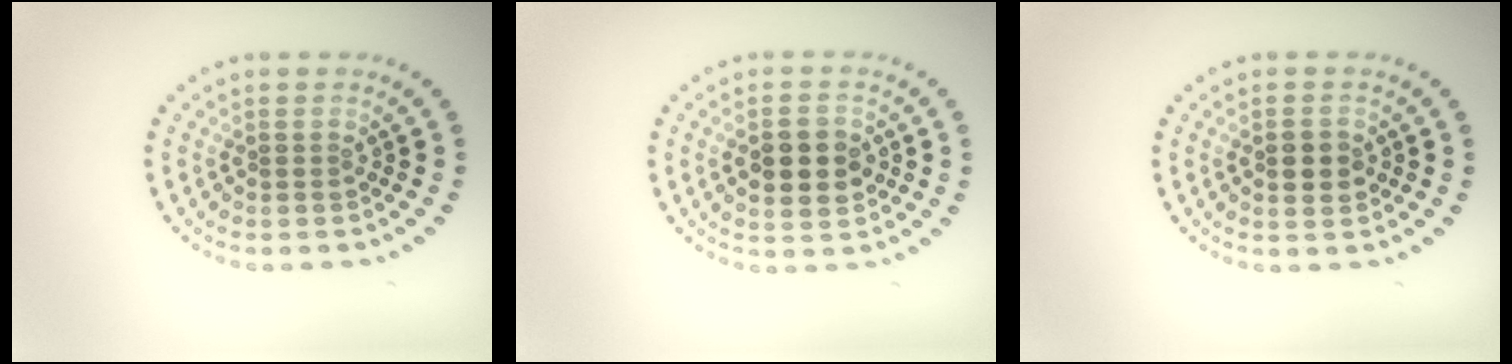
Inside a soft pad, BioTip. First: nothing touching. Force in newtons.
{"total": 4.4, "press": 4.4, "slide": 0.2}
{"total": 2.3, "press": 2.3, "slide": 0.2}